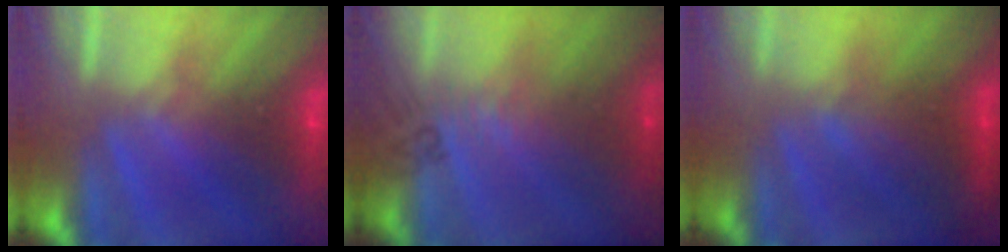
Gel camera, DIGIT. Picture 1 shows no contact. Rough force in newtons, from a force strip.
{"total": 2.4}
{"total": 2.3}